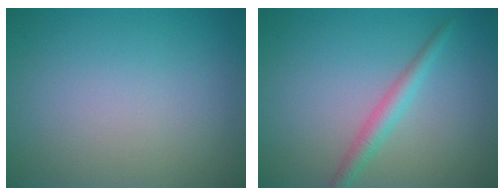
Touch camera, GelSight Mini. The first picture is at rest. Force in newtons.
{"total": 2.2, "press": 2.2, "slide": 0.0}